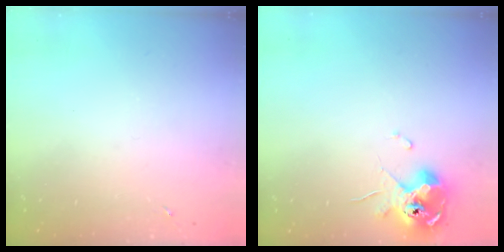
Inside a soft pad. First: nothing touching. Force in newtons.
{"total": 10.4, "press": 10.3, "slide": 1.4}